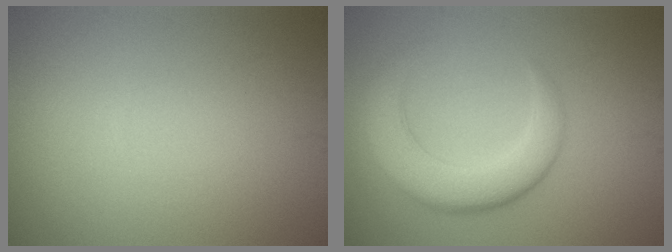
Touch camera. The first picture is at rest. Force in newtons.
{"total": 5.5, "press": 5.5, "slide": 0.5}